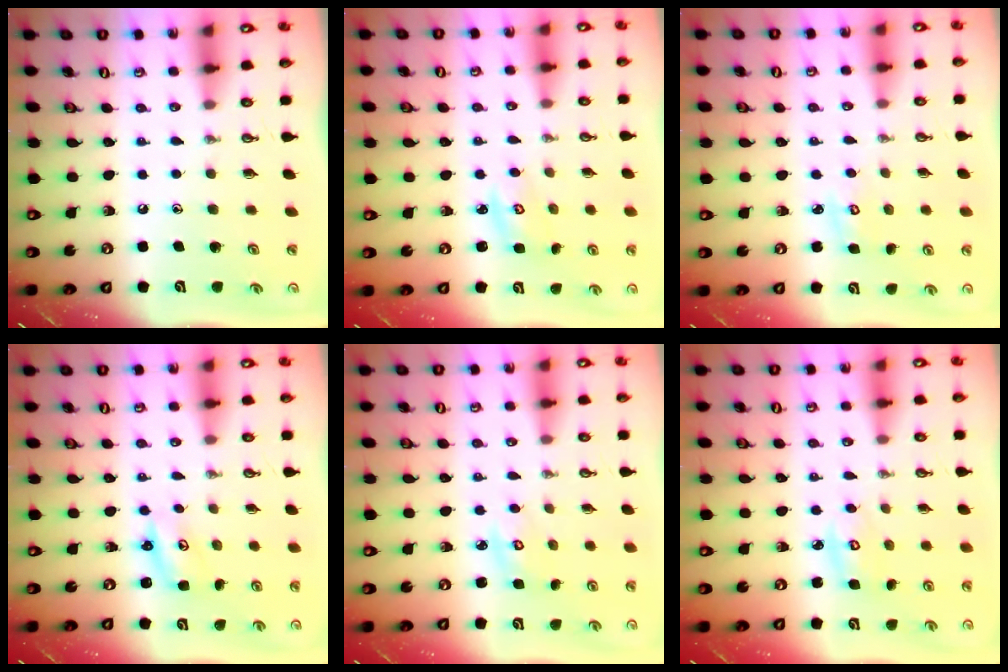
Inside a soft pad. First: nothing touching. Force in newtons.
{"total": 2.8, "press": 2.8, "slide": 0.3}
{"total": 2.9, "press": 2.9, "slide": 0.2}
{"total": 2.6, "press": 2.6, "slide": 0.2}
{"total": 3.0, "press": 3.0, "slide": 0.1}
{"total": 3.7, "press": 3.7, "slide": 0.5}